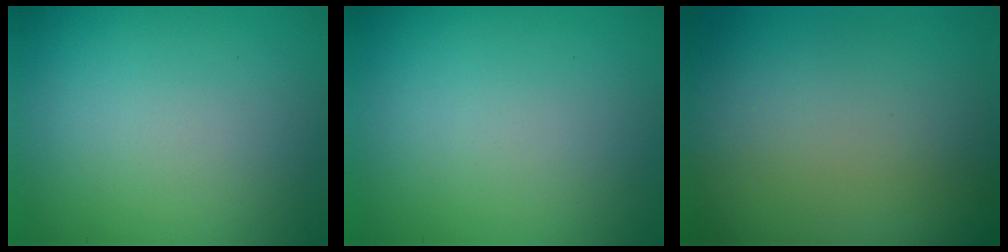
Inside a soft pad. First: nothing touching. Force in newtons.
{"total": 0.0}
{"total": 0.0}